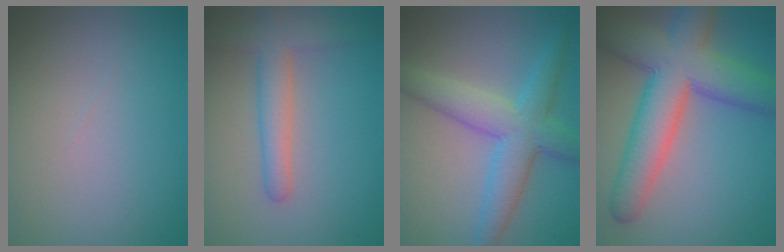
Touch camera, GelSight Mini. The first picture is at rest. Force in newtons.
{"total": 4.0, "press": 4.0, "slide": 0.3}
{"total": 5.7, "press": 5.7, "slide": 0.2}
{"total": 9.9, "press": 9.8, "slide": 0.5}